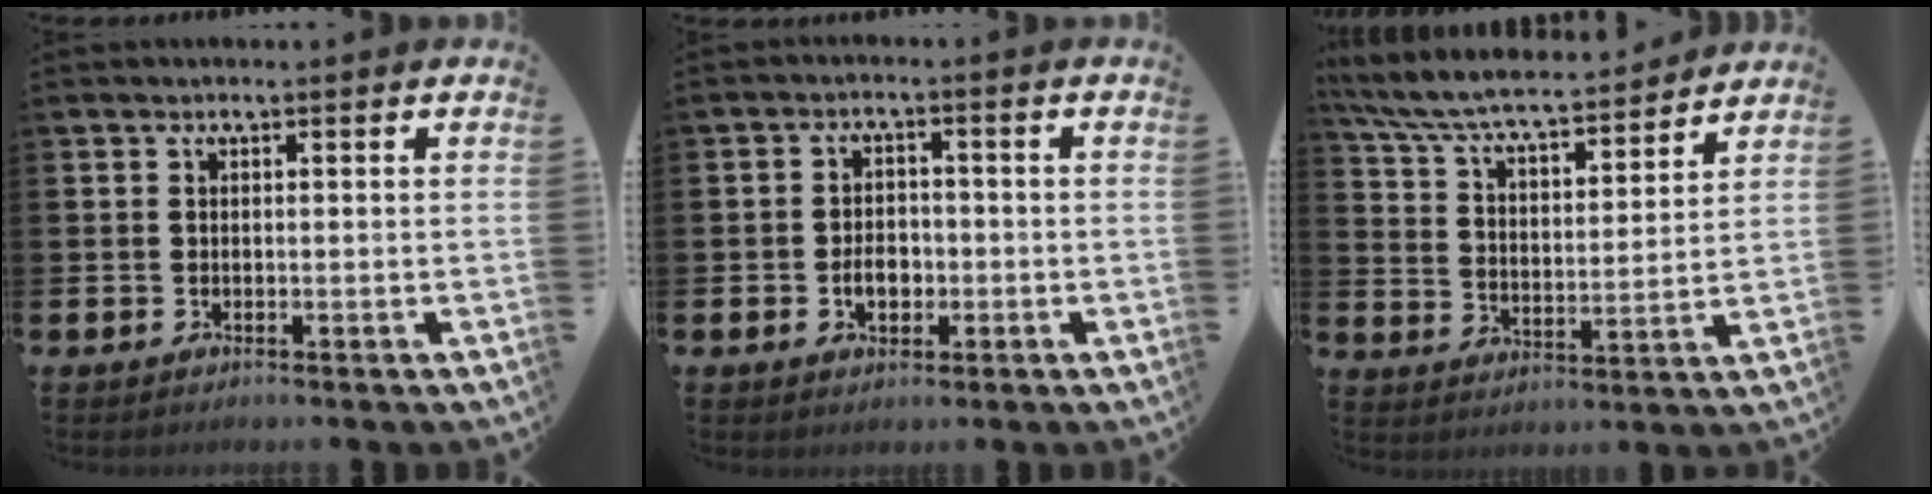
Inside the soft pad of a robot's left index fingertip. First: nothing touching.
{"total": 3.3, "force": [-1.0, 2.4, 2.1], "torque": [-0.021, -0.005, -0.025]}
{"total": 7.2, "force": [6.7, 1.1, 2.4], "torque": [-0.080, -0.051, 0.111]}